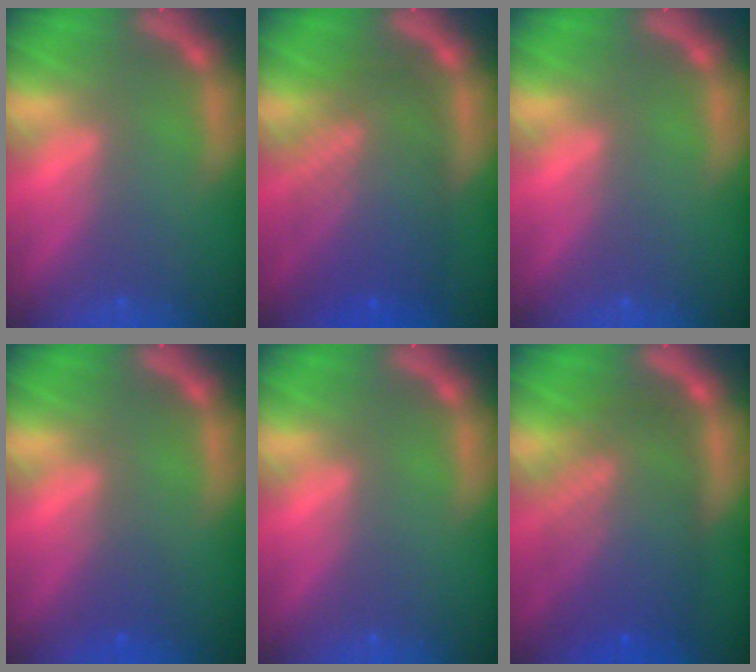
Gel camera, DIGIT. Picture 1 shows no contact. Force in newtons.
{"total": 9.0}
{"total": 0.0}
{"total": 1.5}
{"total": 0.0}
{"total": 9.6}